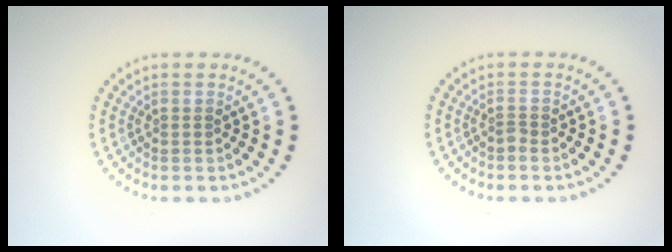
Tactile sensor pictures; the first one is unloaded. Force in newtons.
{"total": 0.7, "press": 0.5, "slide": 0.5}